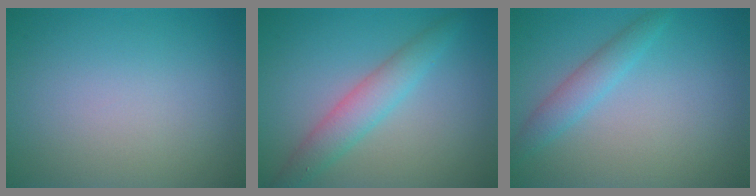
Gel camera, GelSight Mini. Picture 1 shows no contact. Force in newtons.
{"total": 3.4, "press": 3.4, "slide": 0.1}
{"total": 2.2, "press": 2.2, "slide": 0.1}